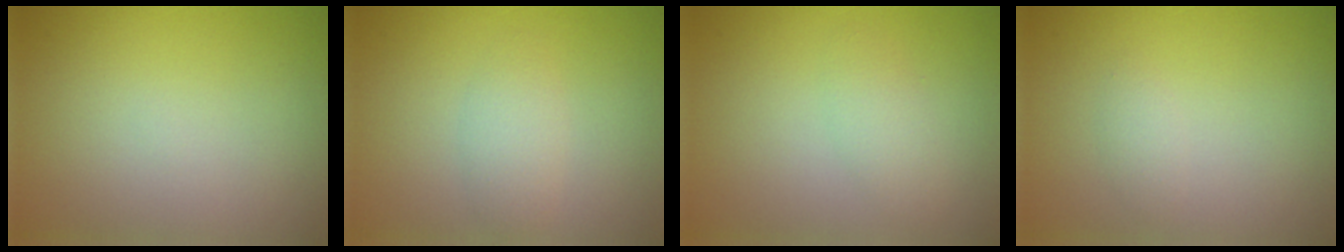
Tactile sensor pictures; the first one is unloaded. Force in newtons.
{"total": 2.0, "press": 2.0, "slide": 0.1}
{"total": 1.7, "press": 1.7, "slide": 0.1}
{"total": 0.8, "press": 0.8, "slide": 0.0}